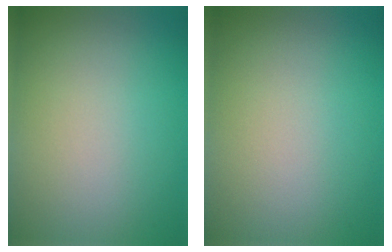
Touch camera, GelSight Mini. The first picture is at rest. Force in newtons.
{"total": 0.0}